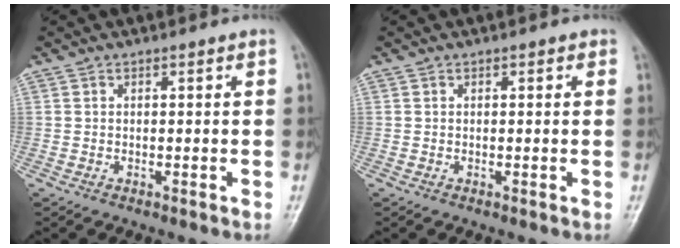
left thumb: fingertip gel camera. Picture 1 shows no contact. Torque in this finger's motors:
{"motor_torque": [-0.09, -0.04, -0.19, -0.20, 0.04]}